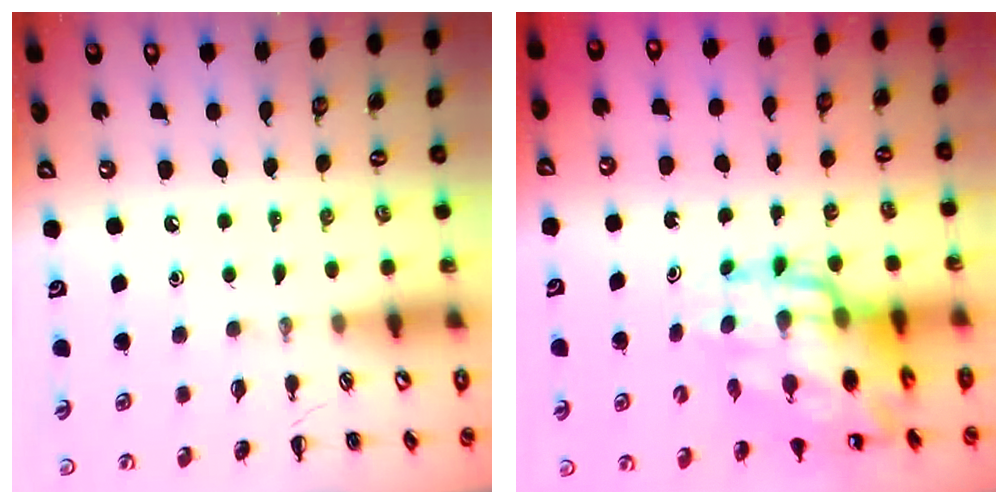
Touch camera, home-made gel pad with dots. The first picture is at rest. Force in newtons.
{"total": 19.1, "press": 18.4, "slide": 5.2}